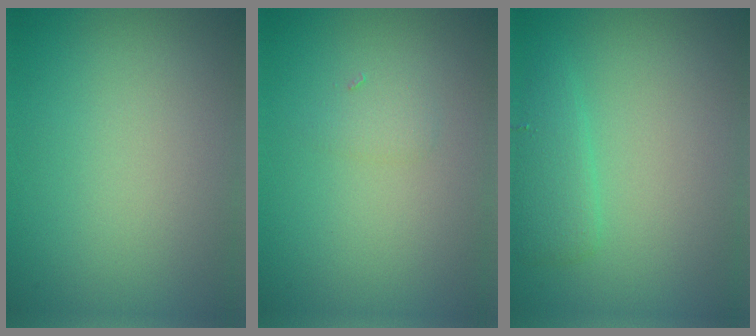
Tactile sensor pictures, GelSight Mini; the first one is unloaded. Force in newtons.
{"total": 0.8, "press": 0.8, "slide": 0.1}
{"total": 2.1, "press": 2.1, "slide": 0.2}